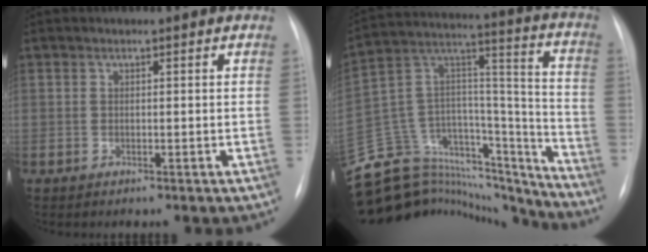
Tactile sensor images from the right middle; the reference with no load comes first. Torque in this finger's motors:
{"motor_torque": [0.83, -1.31, 0.32, -0.04]}